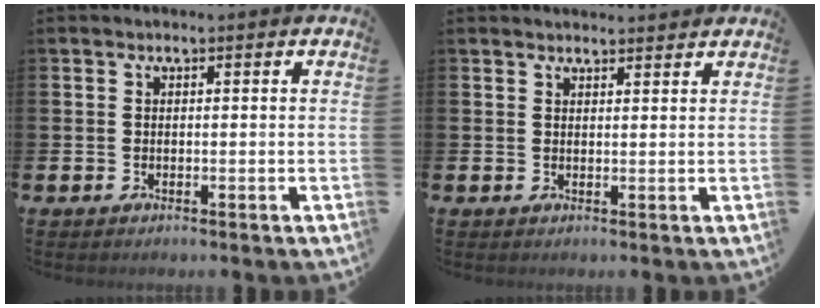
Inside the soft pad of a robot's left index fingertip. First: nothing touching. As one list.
[{"total": 1.8, "force": [1.8, 0.1, -0.1], "torque": [0.013, -0.013, 0.029]}]